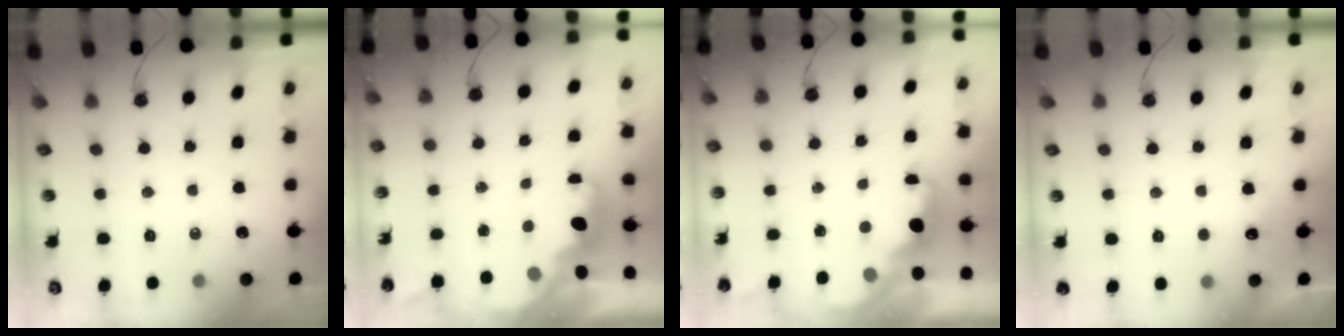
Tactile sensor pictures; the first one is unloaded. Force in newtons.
{"total": 2.2, "press": 2.1, "slide": 0.7}
{"total": 2.1, "press": 1.9, "slide": 0.8}
{"total": 4.9, "press": 4.7, "slide": 1.2}